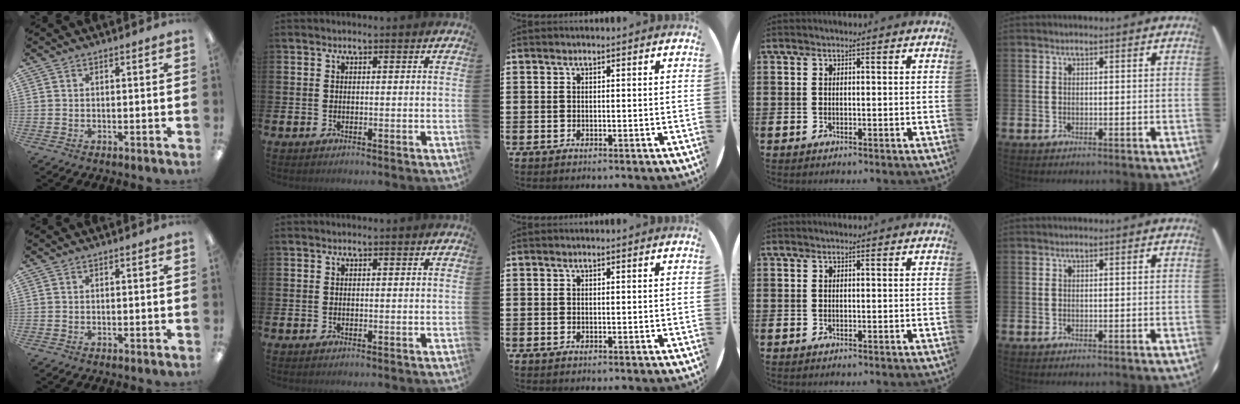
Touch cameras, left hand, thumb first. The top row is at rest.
{}